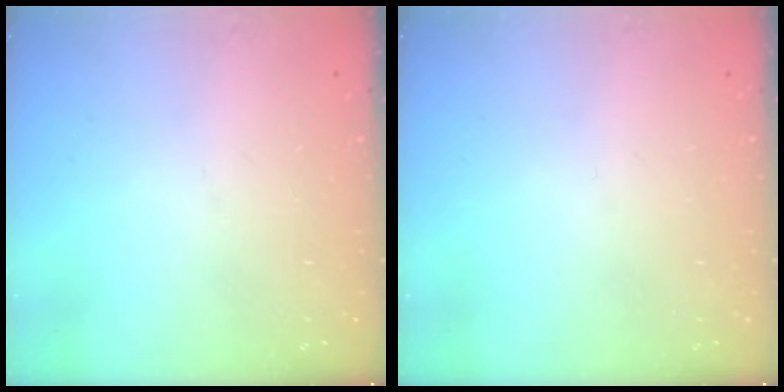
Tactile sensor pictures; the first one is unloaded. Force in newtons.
{"total": 0.0}